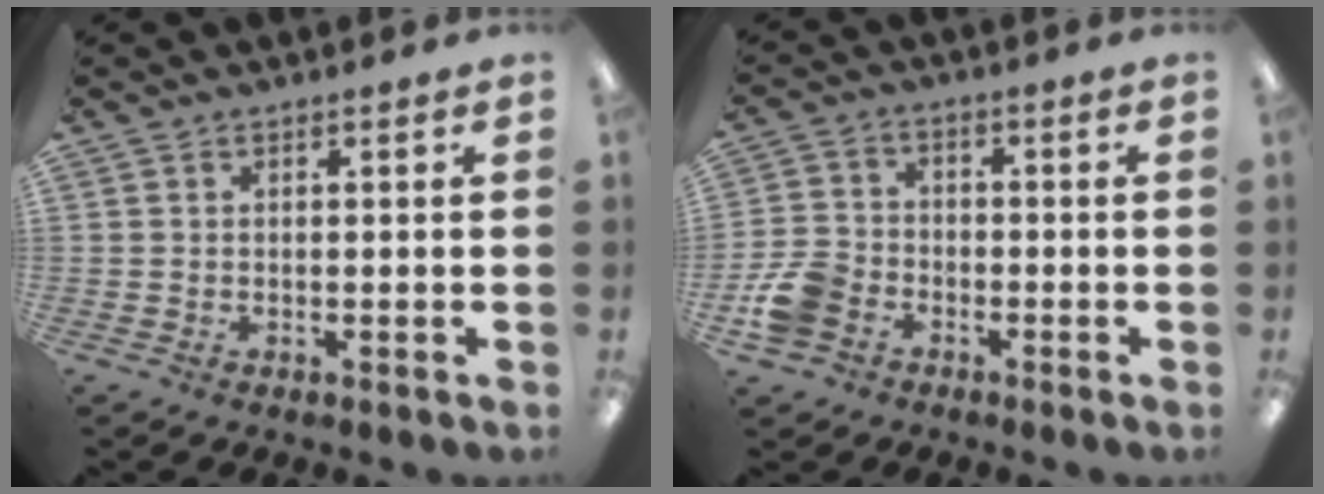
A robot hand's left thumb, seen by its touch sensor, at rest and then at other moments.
{"total": 7.9, "force": [-3.9, 5.8, 3.7], "torque": [-0.086, 0.026, -0.073]}